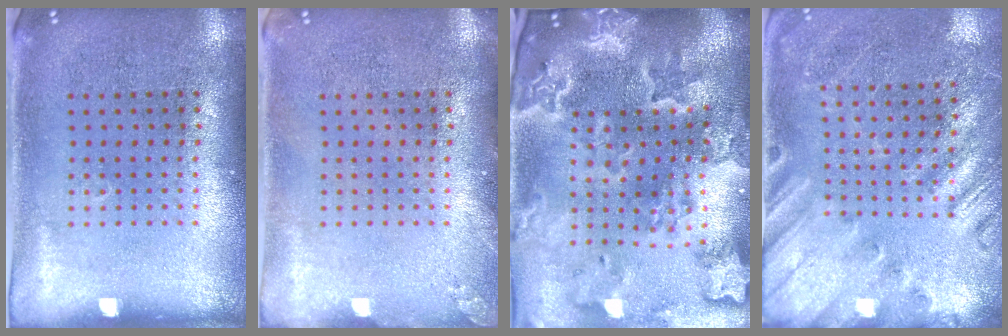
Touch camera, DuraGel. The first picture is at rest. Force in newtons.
{"total": 0.9, "press": 0.9, "slide": 0.1}
{"total": 4.7, "press": 3.8, "slide": 2.8}
{"total": 2.3, "press": 2.0, "slide": 1.0}